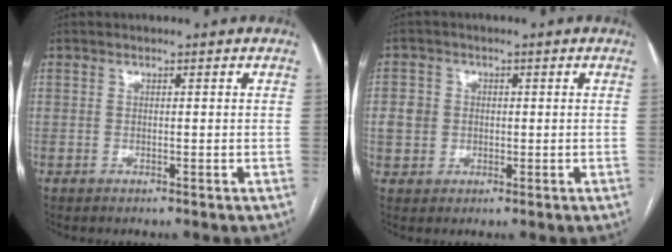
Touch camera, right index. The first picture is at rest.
{"total": 4.0, "force": [0.1, 3.8, 1.3], "torque": [-0.027, 0.013, 0.006]}